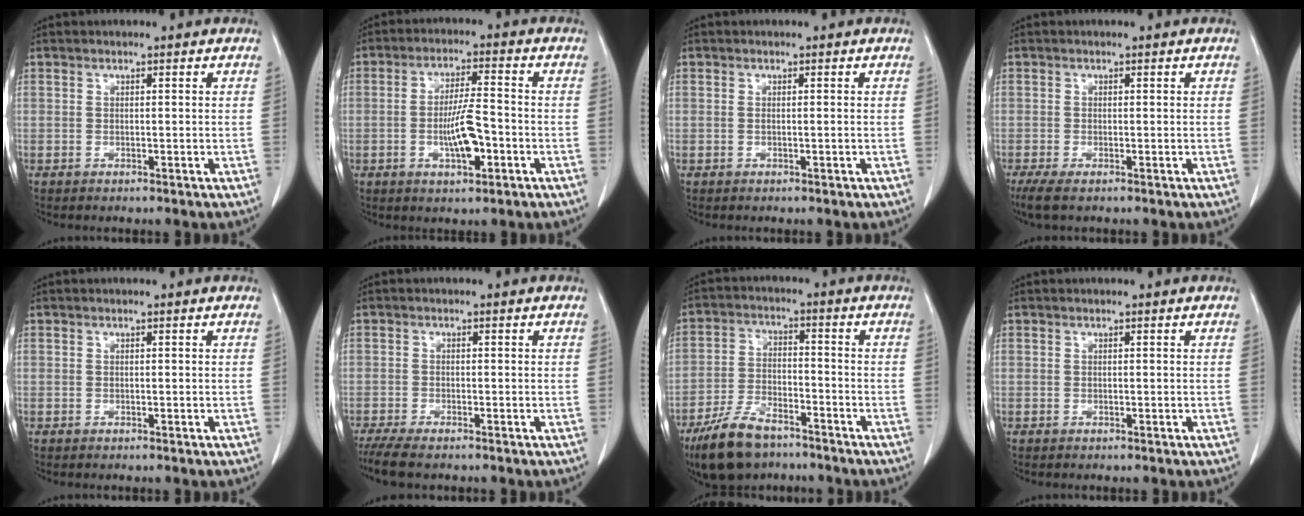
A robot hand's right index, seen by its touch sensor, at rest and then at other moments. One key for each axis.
{"total": 7.3, "fx": -2.2, "fy": 1.5, "fz": 6.8, "tx": -0.128, "ty": 0.002, "tz": -0.037}
{"total": 0.6, "fx": -0.1, "fy": 0.0, "fz": 0.5, "tx": -0.012, "ty": 0.000, "tz": -0.001}
{"total": 2.9, "fx": -1.8, "fy": 0.8, "fz": 2.2, "tx": -0.048, "ty": -0.008, "tz": -0.031}
{"total": 0.0}
{"total": 5.1, "fx": -4.1, "fy": 1.0, "fz": 2.9, "tx": -0.051, "ty": -0.013, "tz": -0.068}
{"total": 10.1, "fx": -7.5, "fy": 4.0, "fz": 5.6, "tx": -0.118, "ty": -0.015, "tz": -0.138}
{"total": 0.0}